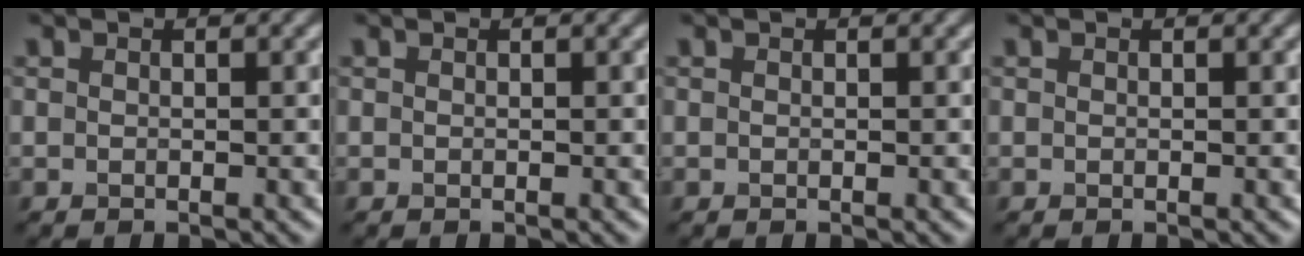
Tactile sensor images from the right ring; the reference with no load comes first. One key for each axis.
{"total": 0.0}
{"total": 0.0}
{"total": 0.0}